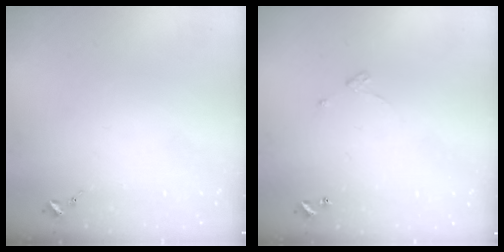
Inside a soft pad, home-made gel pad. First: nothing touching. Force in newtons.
{"total": 3.2, "press": 3.1, "slide": 0.3}